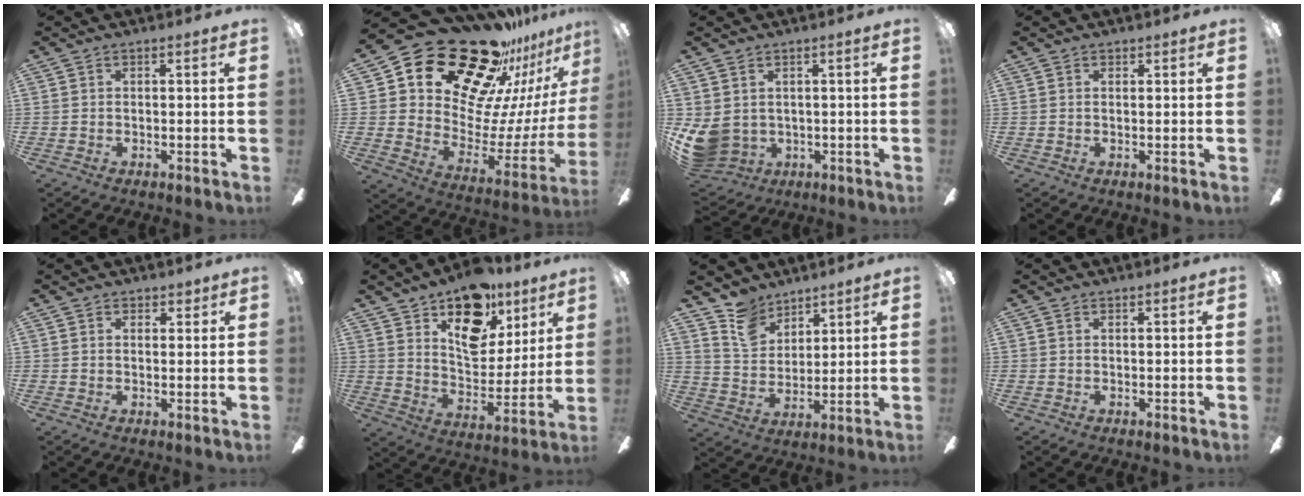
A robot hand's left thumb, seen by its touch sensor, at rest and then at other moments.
{"total": 27.2, "force": [21.3, 12.9, 10.8], "torque": [-0.162, -0.161, 0.395]}
{"total": 6.8, "force": [0.5, 6.0, 3.3], "torque": [-0.096, -0.012, 0.010]}
{"total": 0.6, "force": [0.4, 0.3, 0.2], "torque": [-0.005, 0.000, 0.008]}
{"total": 1.9, "force": [1.4, 1.2, 0.4], "torque": [0.007, -0.003, 0.023]}
{"total": 18.5, "force": [11.6, 10.6, 9.8], "torque": [-0.136, -0.061, 0.203]}
{"total": 10.4, "force": [8.1, 6.0, 2.6], "torque": [-0.064, -0.039, 0.159]}
{"total": 0.0}